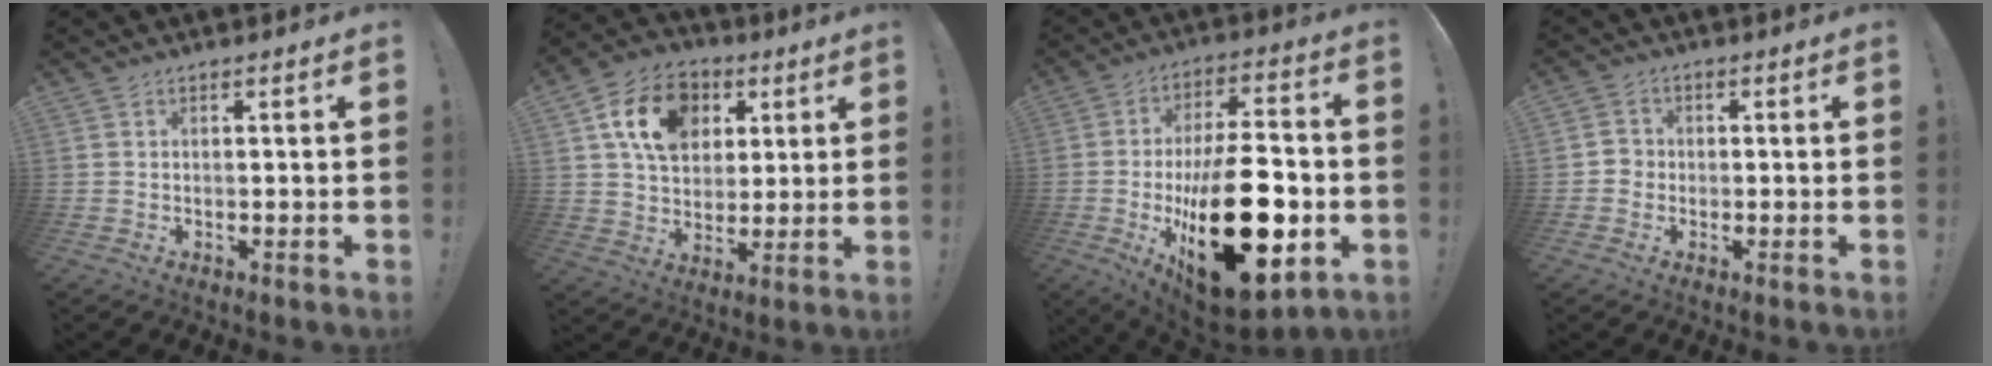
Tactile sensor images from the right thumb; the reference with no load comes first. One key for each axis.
{"total": 16.5, "fx": 6.0, "fy": 12.4, "fz": 9.1, "tx": -0.135, "ty": -0.012, "tz": 0.117}
{"total": 31.4, "fx": -6.7, "fy": 15.5, "fz": 26.4, "tx": -0.443, "ty": 0.036, "tz": -0.086}
{"total": 3.4, "fx": -1.2, "fy": 3.1, "fz": 0.8, "tx": -0.008, "ty": 0.009, "tz": -0.022}